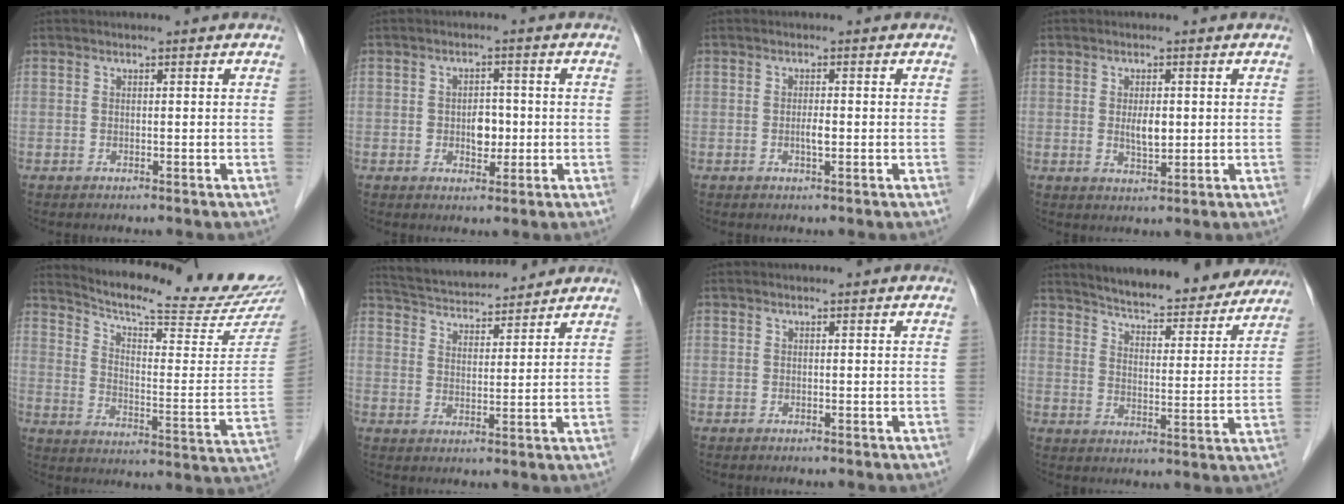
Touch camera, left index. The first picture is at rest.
{"total": 3.5, "force": [-0.5, 2.3, 2.6], "torque": [-0.038, 0.006, -0.004]}
{"total": 1.4, "force": [-0.3, 0.3, 1.3], "torque": [-0.027, -0.001, -0.006]}
{"total": 3.1, "force": [0.2, 1.2, 2.8], "torque": [-0.052, -0.005, 0.006]}
{"total": 22.2, "force": [21.0, 0.4, 7.2], "torque": [-0.119, -0.088, 0.271]}
{"total": 11.7, "force": [11.1, 2.0, 3.2], "torque": [-0.058, 0.022, 0.178]}
{"total": 0.0}
{"total": 20.0, "force": [18.4, 4.1, 6.7], "torque": [-0.085, -0.016, 0.237]}